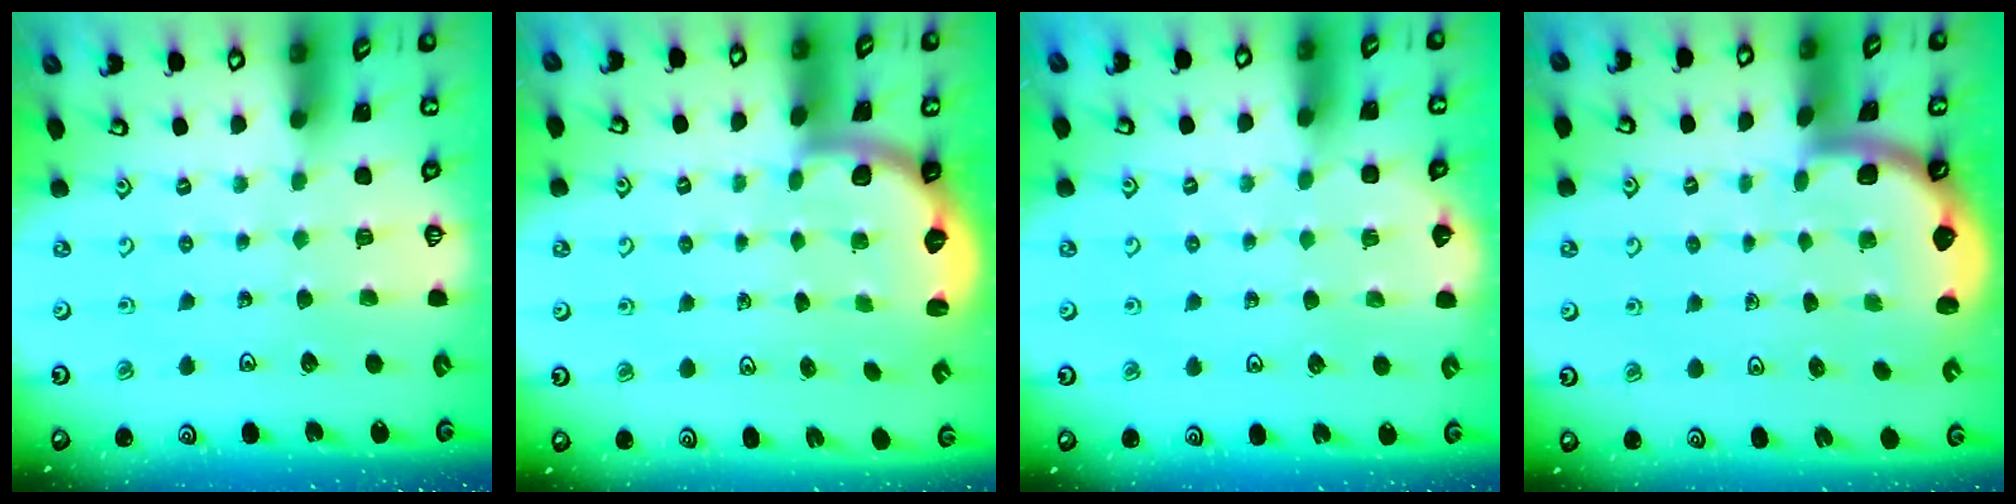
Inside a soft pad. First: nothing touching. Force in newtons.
{"total": 2.7, "press": 2.1, "slide": 1.7}
{"total": 2.1, "press": 2.1, "slide": 0.2}
{"total": 1.6, "press": 1.6, "slide": 0.1}